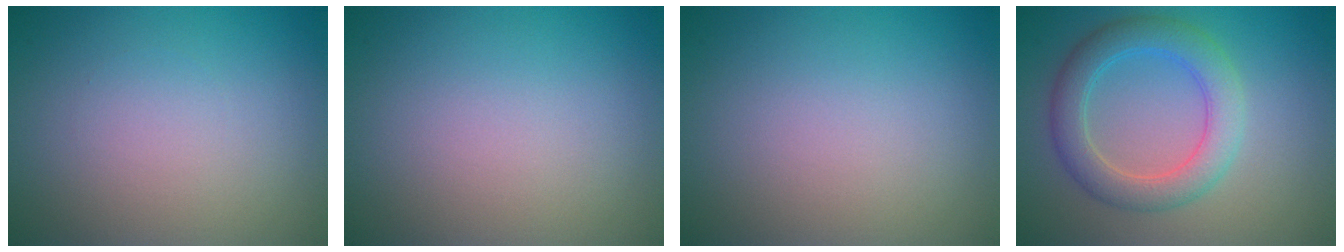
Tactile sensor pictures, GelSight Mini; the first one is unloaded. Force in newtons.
{"total": 0.0}
{"total": 0.0}
{"total": 4.6, "press": 4.6, "slide": 0.2}